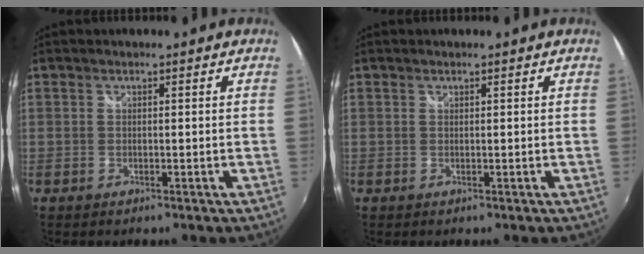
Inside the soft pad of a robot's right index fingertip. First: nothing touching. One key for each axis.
{"total": 0.0}